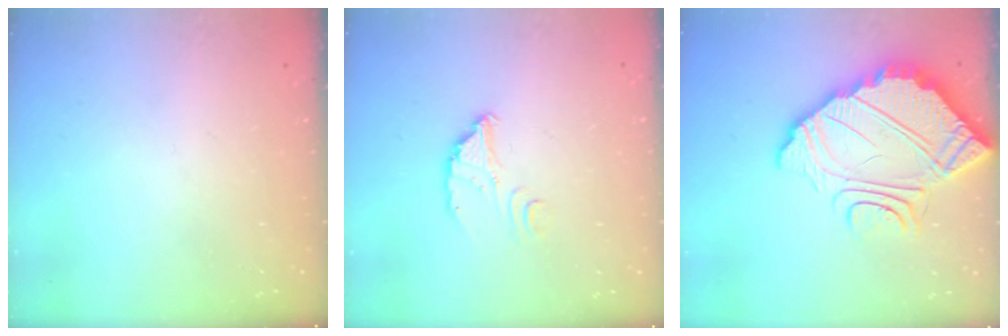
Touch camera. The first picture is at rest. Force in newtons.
{"total": 2.9, "press": 2.9, "slide": 0.3}
{"total": 13.4, "press": 13.4, "slide": 1.0}